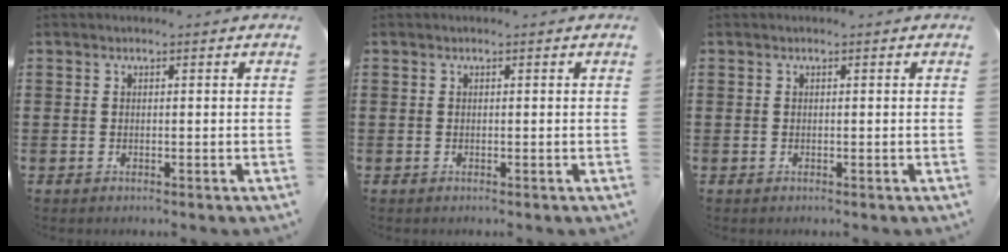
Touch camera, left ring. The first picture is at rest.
{"total": 0.0}
{"total": 0.0}